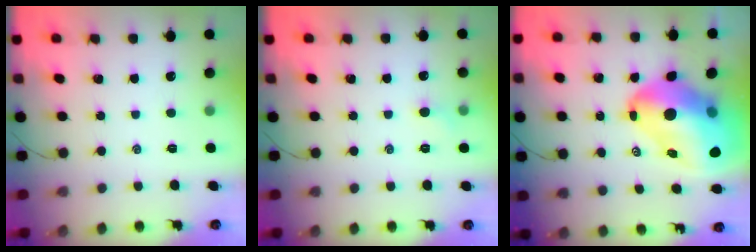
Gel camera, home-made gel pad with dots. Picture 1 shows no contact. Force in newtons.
{"total": 3.0, "press": 2.9, "slide": 1.0}
{"total": 21.8, "press": 20.9, "slide": 6.0}